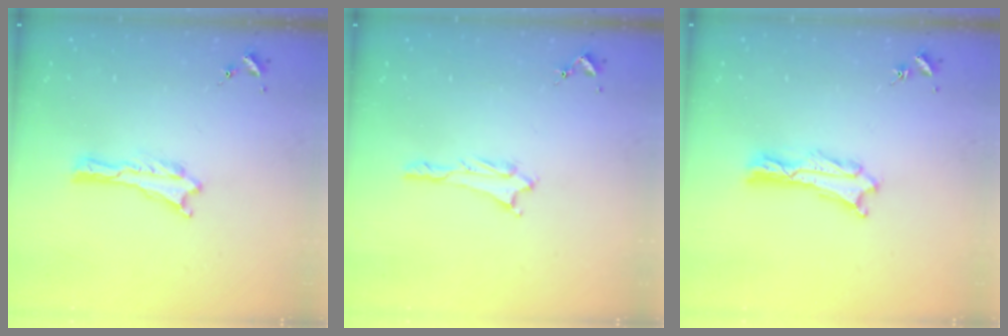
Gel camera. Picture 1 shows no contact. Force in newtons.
{"total": 1.2, "press": 1.2, "slide": 0.1}
{"total": 1.2, "press": 1.2, "slide": 0.2}